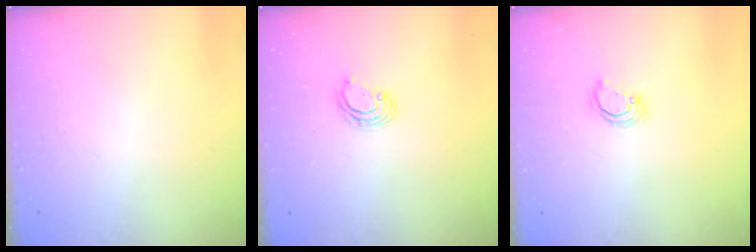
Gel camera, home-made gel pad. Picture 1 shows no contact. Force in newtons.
{"total": 3.8, "press": 3.8, "slide": 0.2}
{"total": 2.7, "press": 2.7, "slide": 0.2}